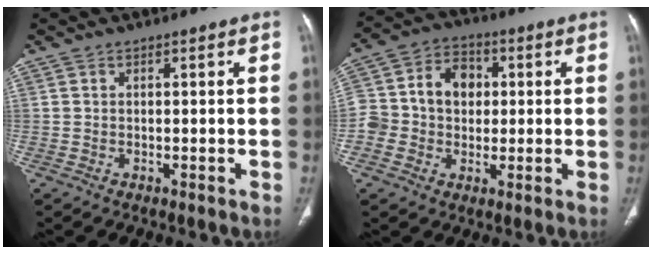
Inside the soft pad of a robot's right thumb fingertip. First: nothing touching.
{"total": 12.2, "force": [0.7, 10.2, 6.6], "torque": [-0.088, 0.031, 0.005]}